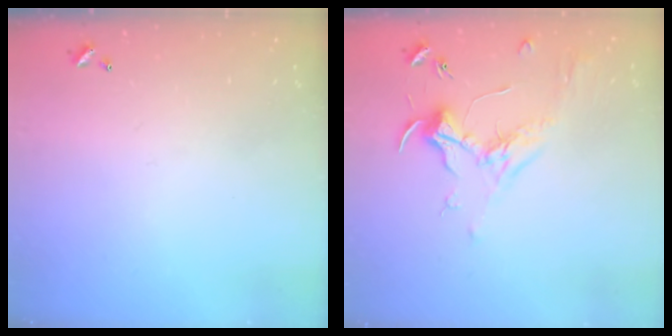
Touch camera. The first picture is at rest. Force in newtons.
{"total": 1.8, "press": 1.6, "slide": 0.9}